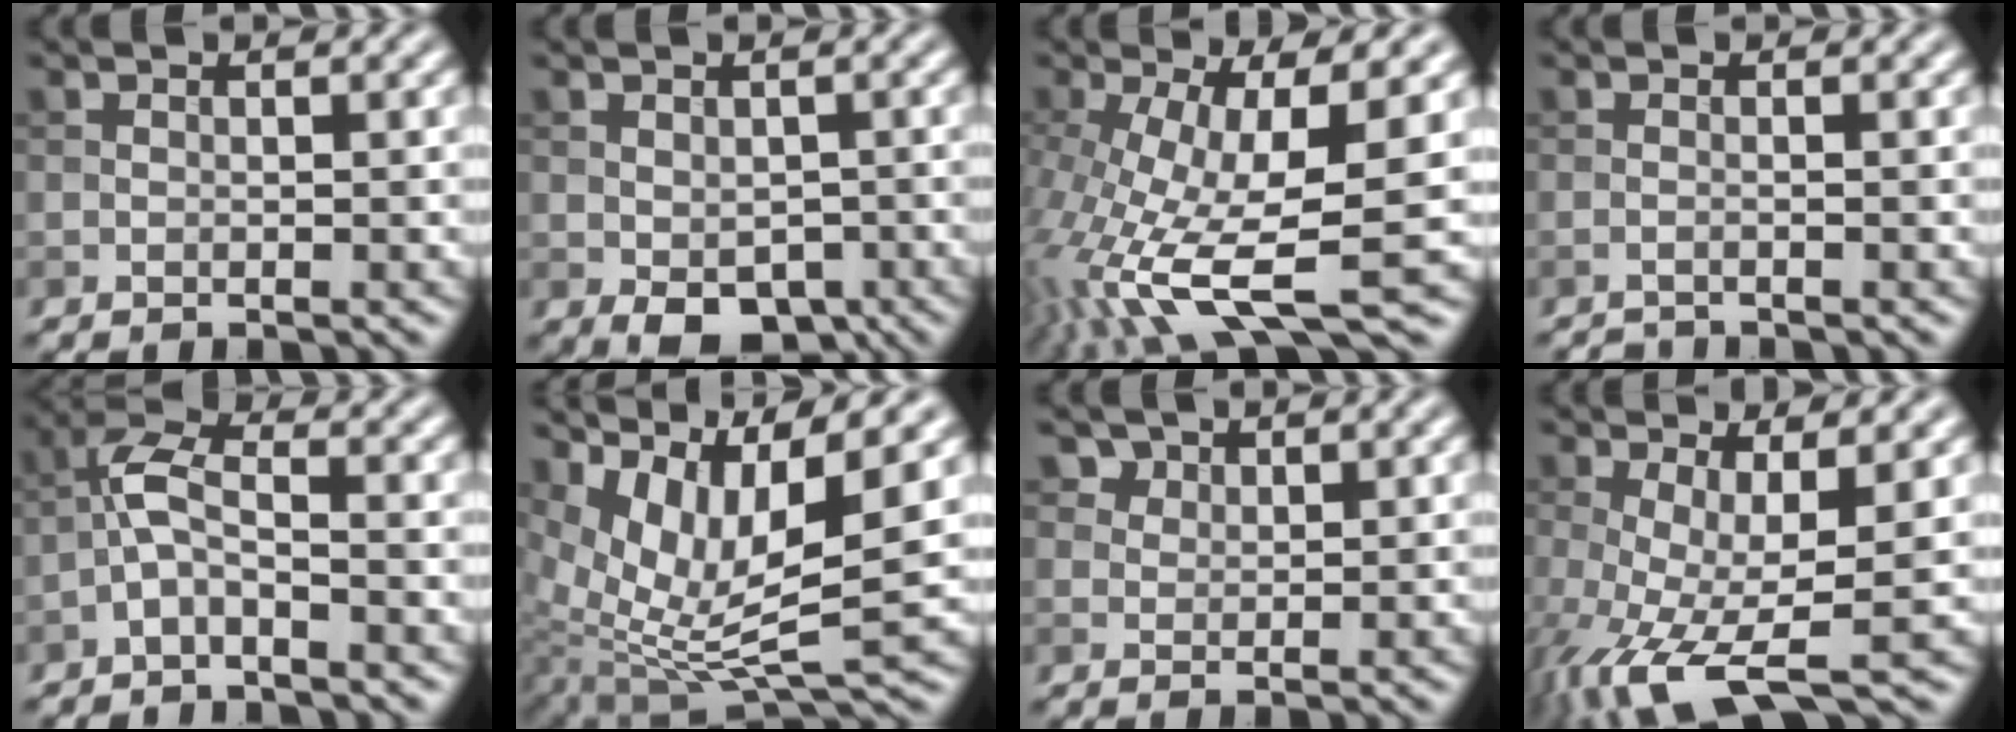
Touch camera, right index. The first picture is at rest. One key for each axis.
{"total": 4.6, "fx": -1.9, "fy": 2.7, "fz": 3.1, "tx": -0.042, "ty": -0.012, "tz": -0.029}
{"total": 12.9, "fx": -3.6, "fy": 4.4, "fz": 11.6, "tx": -0.238, "ty": -0.025, "tz": -0.054}
{"total": 1.3, "fx": -1.0, "fy": 0.3, "fz": 0.8, "tx": -0.003, "ty": -0.009, "tz": -0.028}
{"total": 3.3, "fx": -1.4, "fy": 1.2, "fz": 2.7, "tx": -0.060, "ty": 0.013, "tz": -0.040}
{"total": 9.0, "fx": 3.8, "fy": 3.1, "fz": 7.5, "tx": -0.156, "ty": -0.009, "tz": 0.080}
{"total": 2.9, "fx": 2.1, "fy": 1.8, "fz": 0.9, "tx": -0.027, "ty": -0.014, "tz": 0.048}
{"total": 8.3, "fx": -2.3, "fy": 2.6, "fz": 7.5, "tx": -0.149, "ty": -0.014, "tz": -0.041}